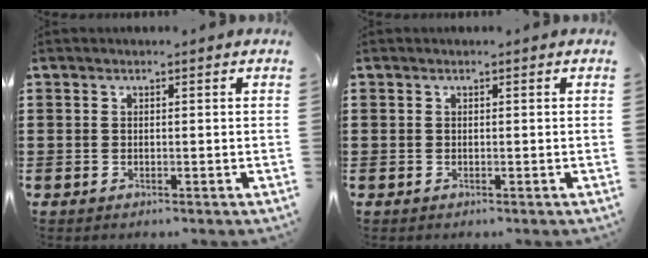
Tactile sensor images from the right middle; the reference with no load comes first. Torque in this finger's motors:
{"motor_torque": [0.00, 0.00, 0.00, -0.01]}